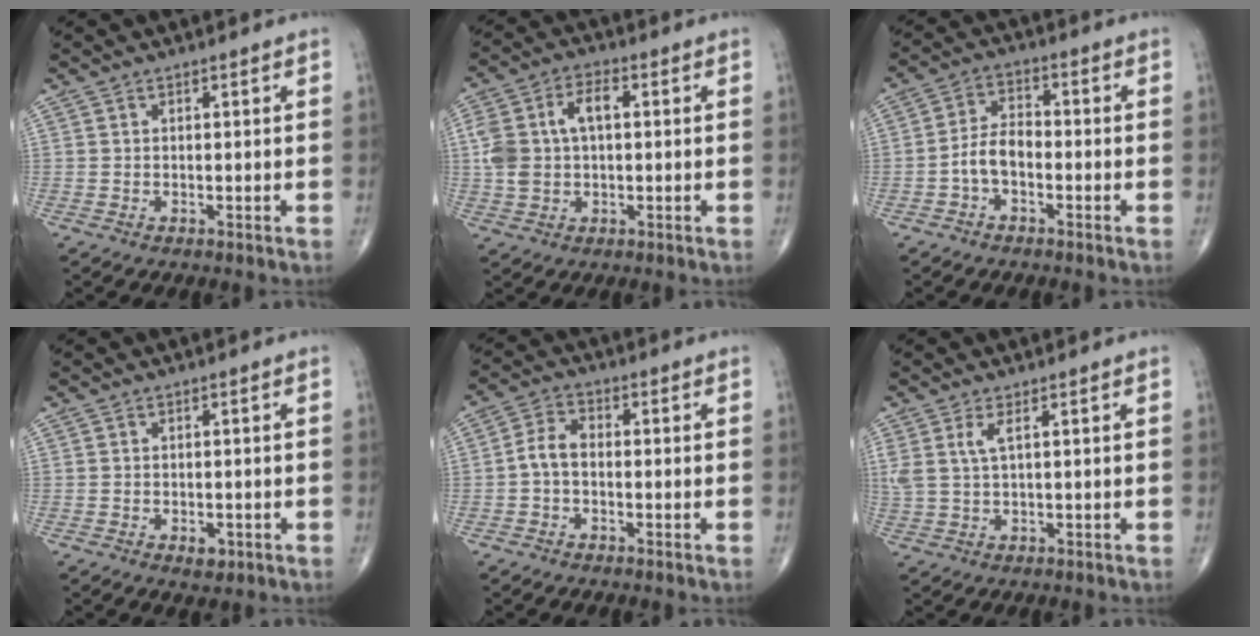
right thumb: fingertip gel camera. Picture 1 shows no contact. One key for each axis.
{"total": 9.8, "fx": 1.1, "fy": 6.0, "fz": 7.6, "tx": -0.156, "ty": 0.026, "tz": 0.024}
{"total": 5.5, "fx": -1.9, "fy": 3.2, "fz": 4.0, "tx": -0.070, "ty": 0.028, "tz": -0.044}
{"total": 2.1, "fx": -0.8, "fy": 1.3, "fz": 1.5, "tx": -0.018, "ty": -0.001, "tz": -0.008}
{"total": 4.3, "fx": -0.9, "fy": 2.7, "fz": 3.2, "tx": -0.059, "ty": 0.018, "tz": -0.025}
{"total": 3.7, "fx": 1.5, "fy": 1.0, "fz": 3.2, "tx": -0.088, "ty": 0.002, "tz": 0.039}